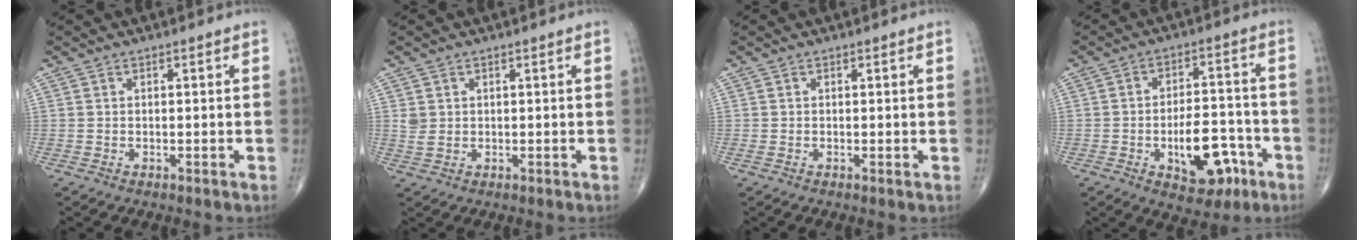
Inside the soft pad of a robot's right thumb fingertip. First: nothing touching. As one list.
[{"total": 2.2, "force": [0.5, 1.8, 1.1], "torque": [-0.019, -0.002, 0.017]}, {"total": 0.7, "force": [0.0, 0.2, 0.6], "torque": [-0.011, -0.003, -0.001]}, {"total": 12.3, "force": [-4.7, 6.5, 9.3], "torque": [-0.108, 0.035, -0.063]}]